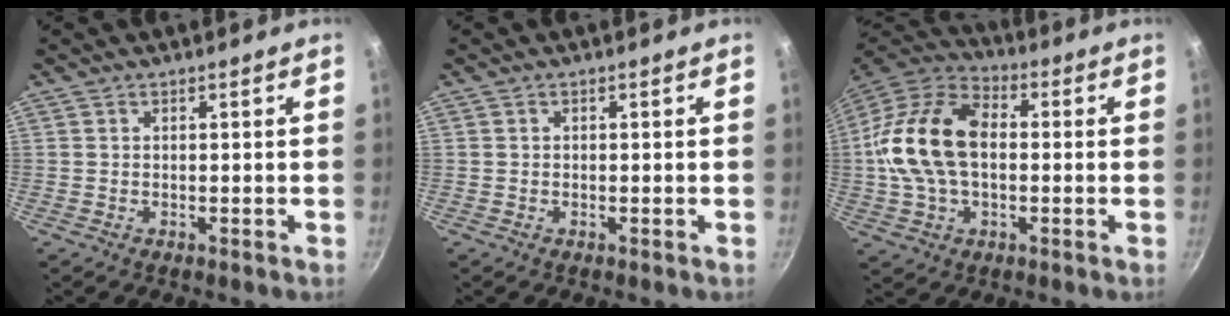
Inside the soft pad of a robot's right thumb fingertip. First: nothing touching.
{"total": 0.0}
{"total": 19.1, "force": [0.5, 12.3, 14.6], "torque": [-0.266, 0.035, -0.003]}